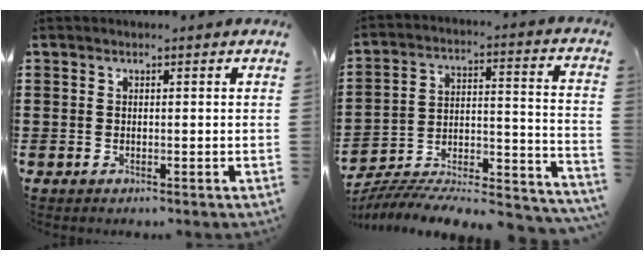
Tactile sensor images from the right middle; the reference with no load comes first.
{"total": 7.4, "force": [-7.1, 1.2, 1.7], "torque": [-0.019, 0.005, -0.139]}